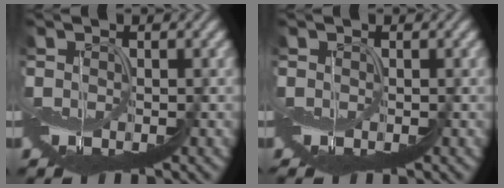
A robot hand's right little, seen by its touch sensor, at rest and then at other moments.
{"total": 0.8, "force": [-0.5, 0.2, 0.5], "torque": [-0.008, -0.002, -0.007]}